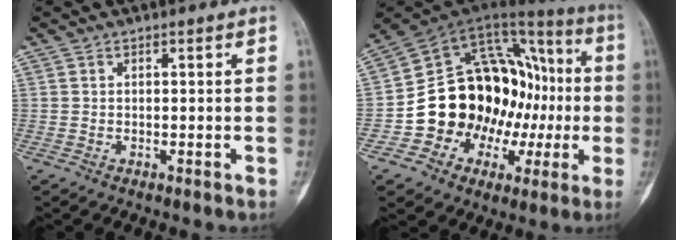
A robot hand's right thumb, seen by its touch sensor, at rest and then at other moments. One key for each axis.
{"total": 24.9, "fx": -3.3, "fy": 18.1, "fz": 16.8, "tx": -0.192, "ty": 0.076, "tz": -0.040}